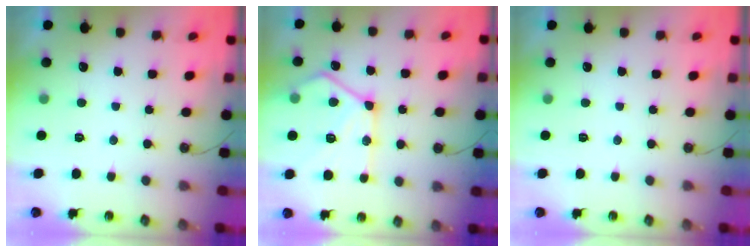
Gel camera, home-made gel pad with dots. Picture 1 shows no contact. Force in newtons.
{"total": 17.4, "press": 17.3, "slide": 1.8}
{"total": 0.0}